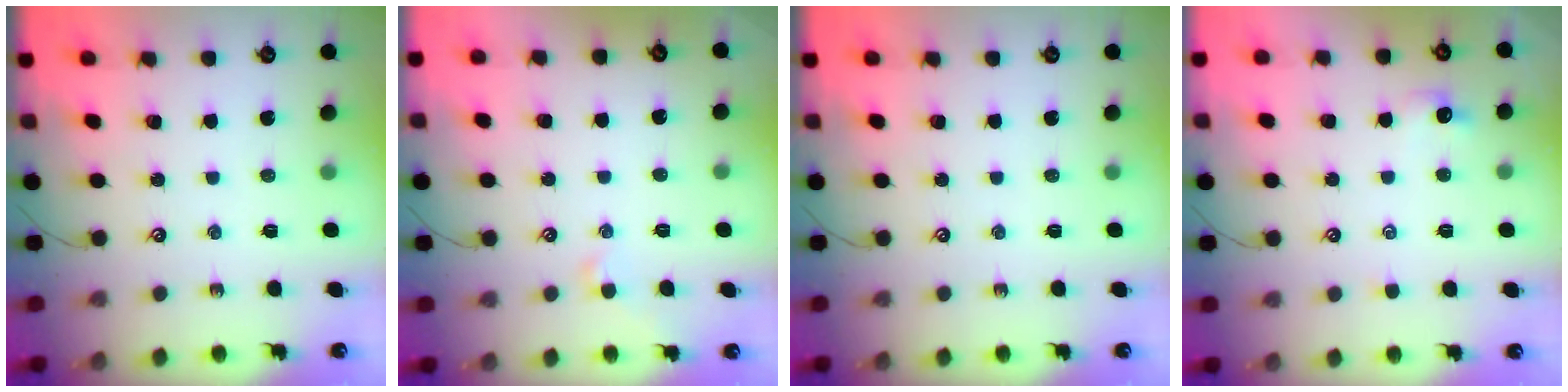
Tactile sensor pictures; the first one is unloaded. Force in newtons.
{"total": 0.6, "press": 0.3, "slide": 0.5}
{"total": 0.0}
{"total": 0.7, "press": 0.4, "slide": 0.6}